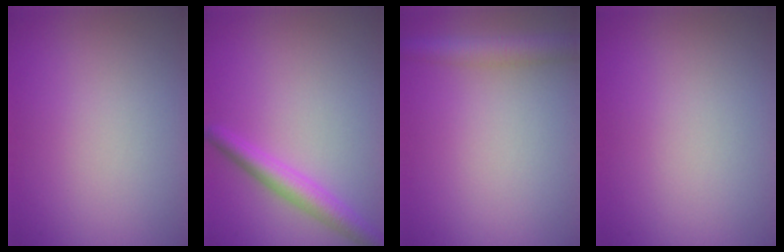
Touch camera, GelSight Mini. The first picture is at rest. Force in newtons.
{"total": 3.4, "press": 3.4, "slide": 0.1}
{"total": 3.0, "press": 3.0, "slide": 0.2}
{"total": 0.0}